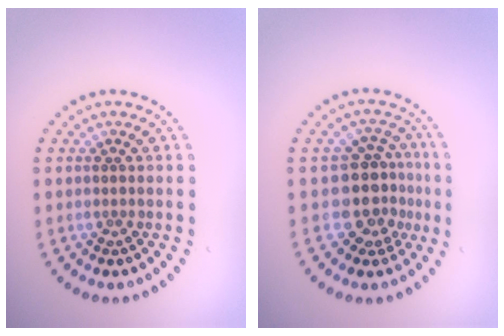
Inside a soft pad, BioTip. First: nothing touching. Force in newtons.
{"total": 3.9, "press": 3.1, "slide": 2.3}